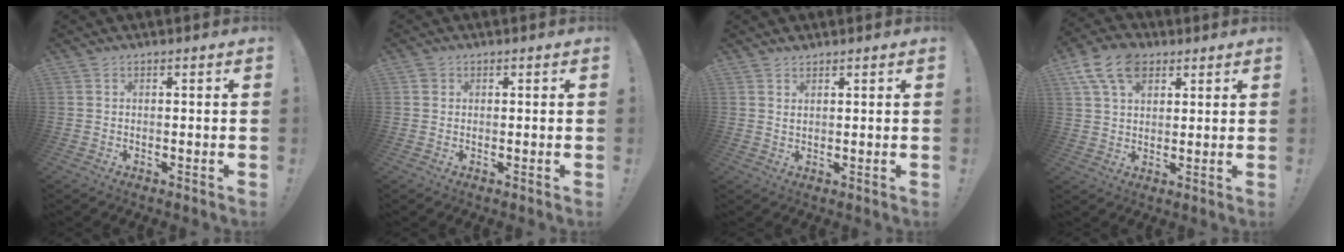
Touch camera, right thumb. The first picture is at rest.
{"total": 1.2, "force": [0.6, 1.0, 0.2], "torque": [0.001, -0.001, 0.010]}
{"total": 1.5, "force": [1.3, 0.6, 0.5], "torque": [-0.005, -0.005, 0.023]}
{"total": 12.3, "force": [5.9, 8.1, 7.1], "torque": [-0.121, -0.017, 0.112]}